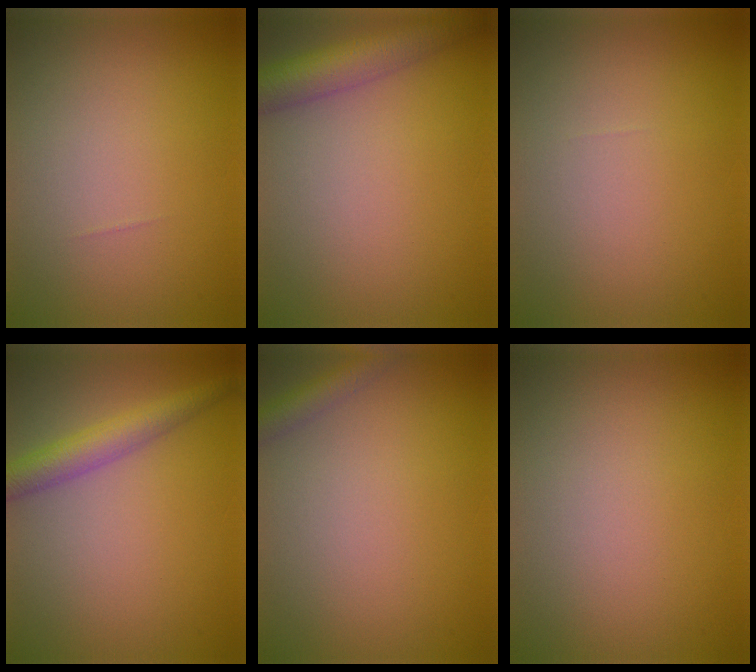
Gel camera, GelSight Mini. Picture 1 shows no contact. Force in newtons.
{"total": 5.1, "press": 5.1, "slide": 0.3}
{"total": 0.0}
{"total": 3.6, "press": 3.6, "slide": 0.1}
{"total": 2.1, "press": 2.1, "slide": 0.1}
{"total": 0.0}